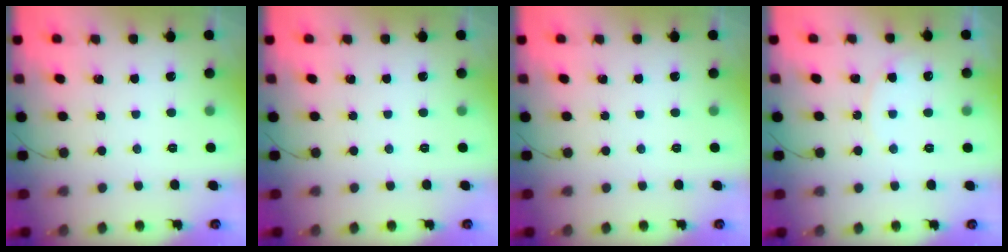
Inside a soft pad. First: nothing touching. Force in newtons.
{"total": 0.0}
{"total": 0.0}
{"total": 4.7, "press": 4.6, "slide": 0.5}